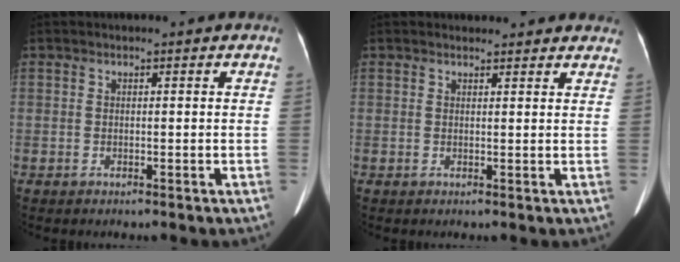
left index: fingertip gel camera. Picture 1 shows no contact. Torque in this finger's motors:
{"motor_torque": [-0.42, 0.35, -0.38, -0.05]}